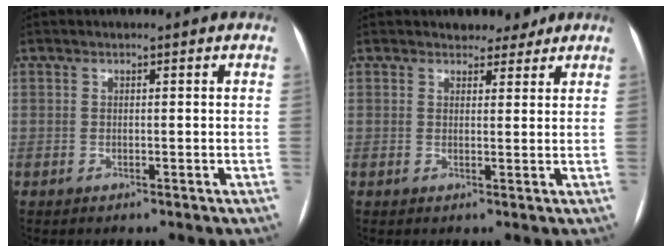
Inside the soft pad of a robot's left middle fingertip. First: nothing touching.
{"total": 3.3, "force": [2.8, 1.7, 0.7], "torque": [-0.005, 0.005, 0.035]}